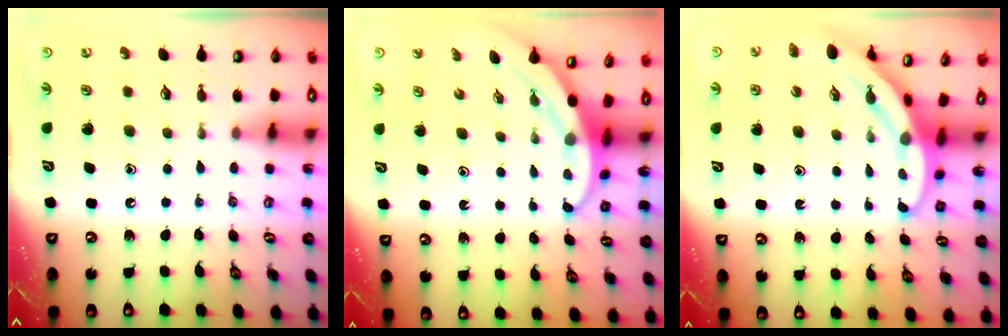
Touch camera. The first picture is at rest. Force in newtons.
{"total": 3.3, "press": 3.3, "slide": 0.1}
{"total": 3.5, "press": 3.5, "slide": 0.1}